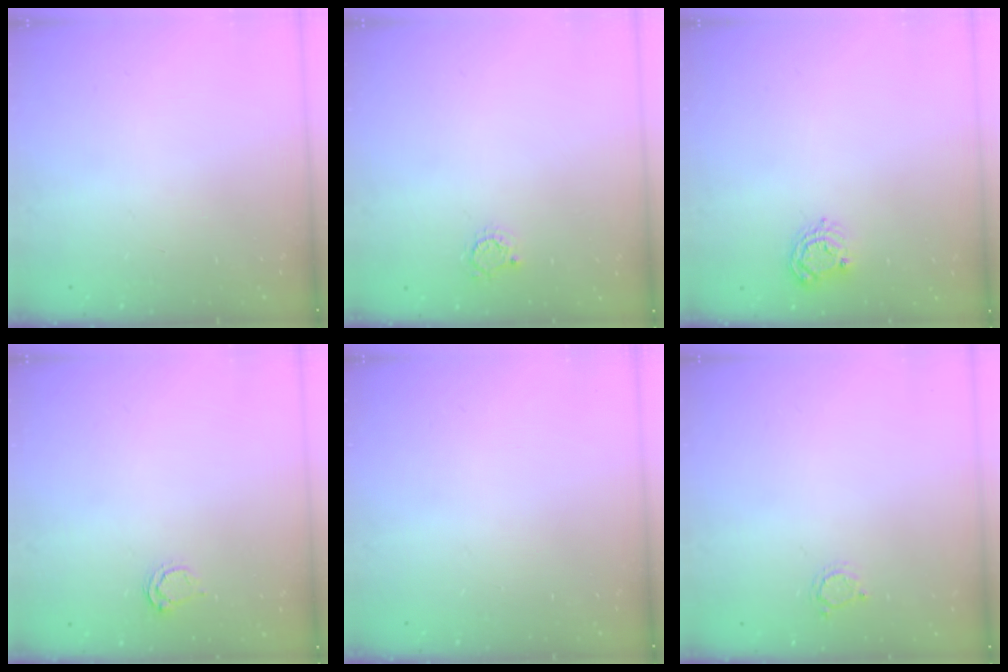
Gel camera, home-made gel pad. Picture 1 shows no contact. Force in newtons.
{"total": 2.7, "press": 2.7, "slide": 0.4}
{"total": 5.8, "press": 5.8, "slide": 0.4}
{"total": 3.2, "press": 3.1, "slide": 0.5}
{"total": 0.0}
{"total": 2.6, "press": 2.6, "slide": 0.4}